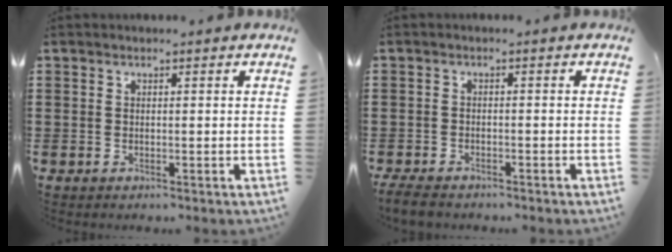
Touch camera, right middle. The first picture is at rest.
{"total": 2.5, "force": [-2.3, 0.7, 0.7], "torque": [-0.022, 0.000, -0.049]}